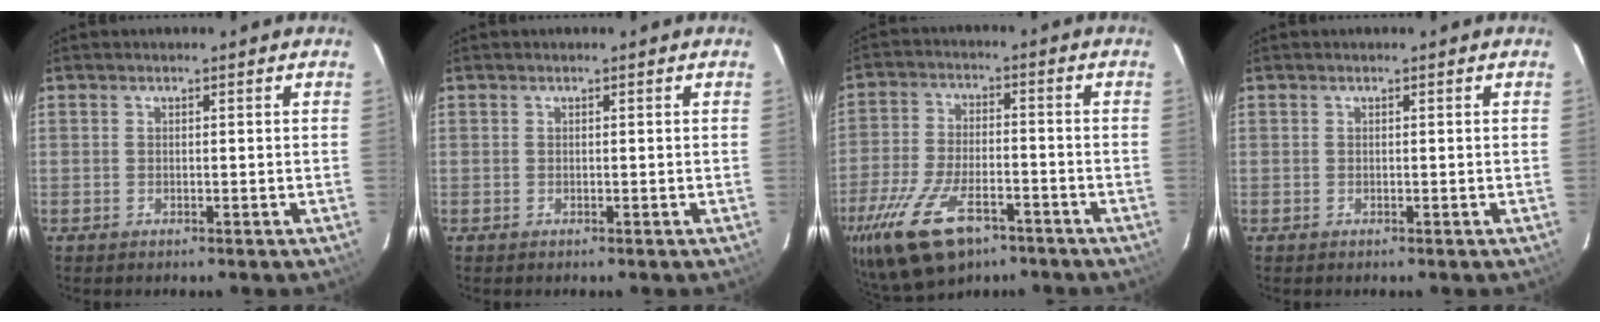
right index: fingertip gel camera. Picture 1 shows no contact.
{"total": 0.0}
{"total": 18.1, "force": [-10.9, 8.4, 11.7], "torque": [-0.261, -0.039, -0.189]}
{"total": 0.0}